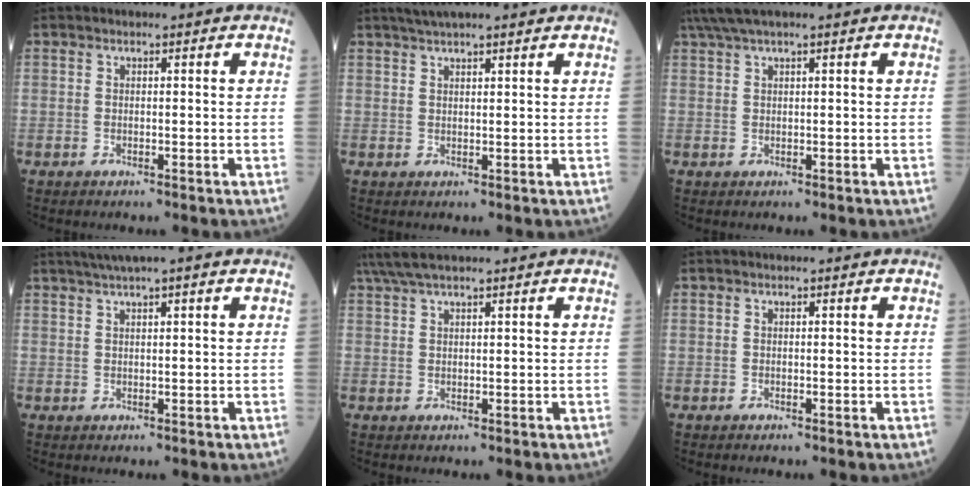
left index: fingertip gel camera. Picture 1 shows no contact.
{"total": 6.7, "force": [5.6, 0.4, 3.8], "torque": [-0.059, 0.034, 0.088]}
{"total": 4.1, "force": [3.2, -0.3, 2.5], "torque": [-0.055, 0.031, 0.068]}
{"total": 4.7, "force": [3.2, -0.4, 3.3], "torque": [-0.062, 0.024, 0.058]}
{"total": 5.3, "force": [4.4, 0.4, 3.0], "torque": [-0.062, 0.032, 0.085]}
{"total": 0.0}